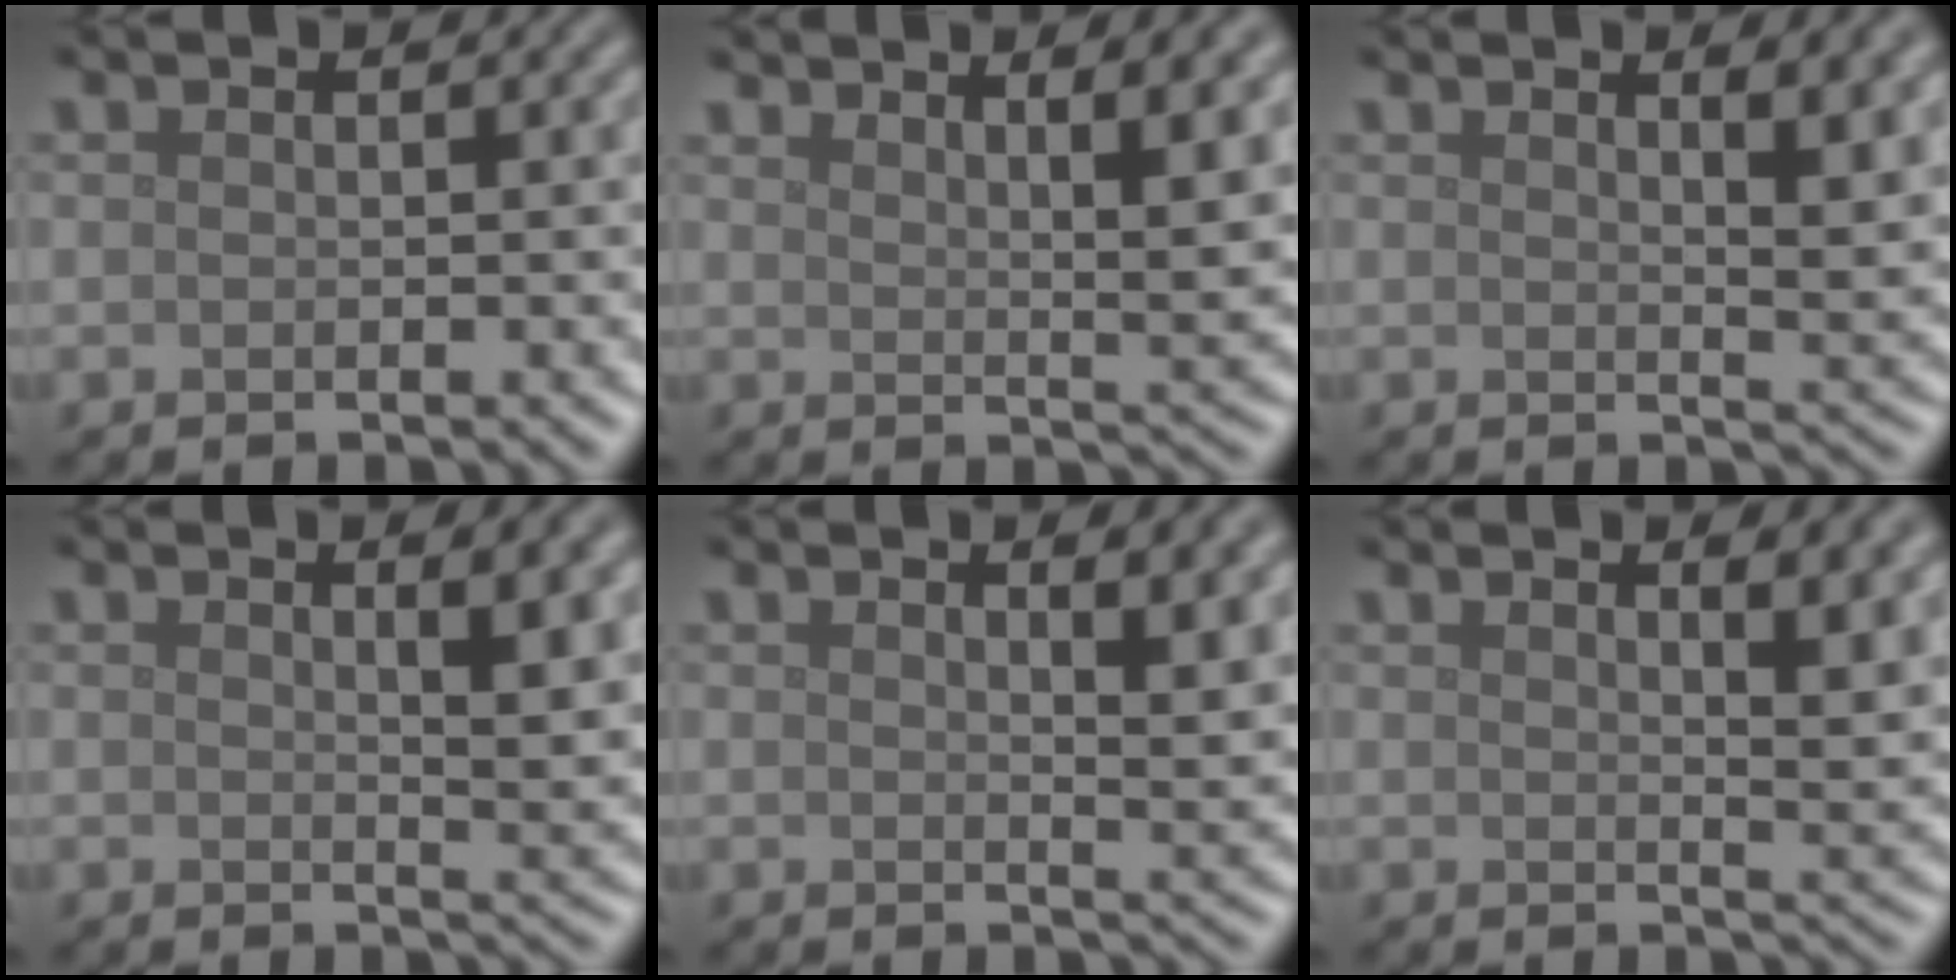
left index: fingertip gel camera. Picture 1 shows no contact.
{"total": 5.7, "force": [3.7, 1.5, 4.0], "torque": [-0.040, 0.004, 0.059]}
{"total": 4.9, "force": [2.5, 1.6, 3.9], "torque": [-0.034, 0.002, 0.034]}
{"total": 4.0, "force": [1.6, 1.1, 3.6], "torque": [-0.040, -0.004, 0.025]}
{"total": 4.4, "force": [2.2, 1.4, 3.6], "torque": [-0.035, 0.000, 0.031]}
{"total": 5.6, "force": [2.9, 1.9, 4.3], "torque": [-0.034, 0.009, 0.038]}